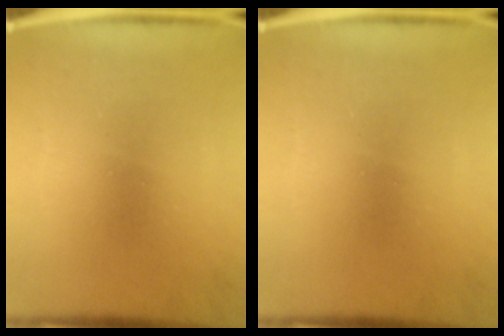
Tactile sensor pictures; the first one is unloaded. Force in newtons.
{"total": 0.0}